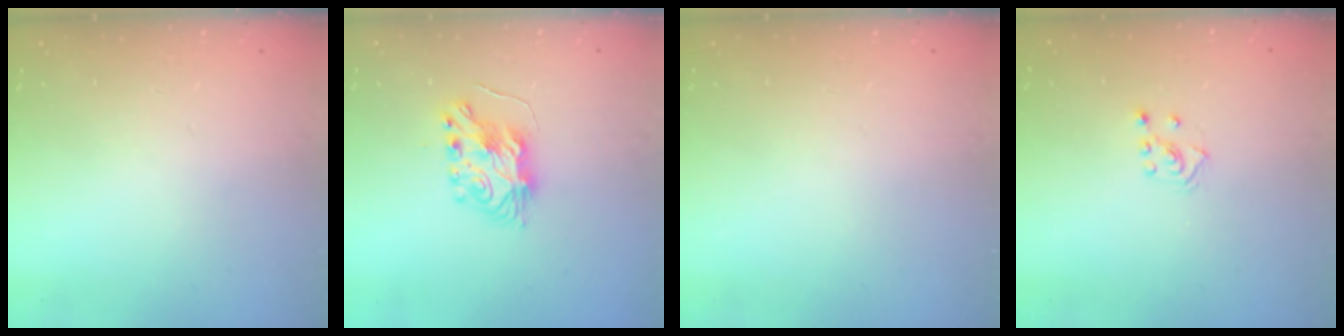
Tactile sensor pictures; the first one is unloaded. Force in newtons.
{"total": 7.5, "press": 7.5, "slide": 0.6}
{"total": 0.0}
{"total": 2.8, "press": 2.7, "slide": 0.5}